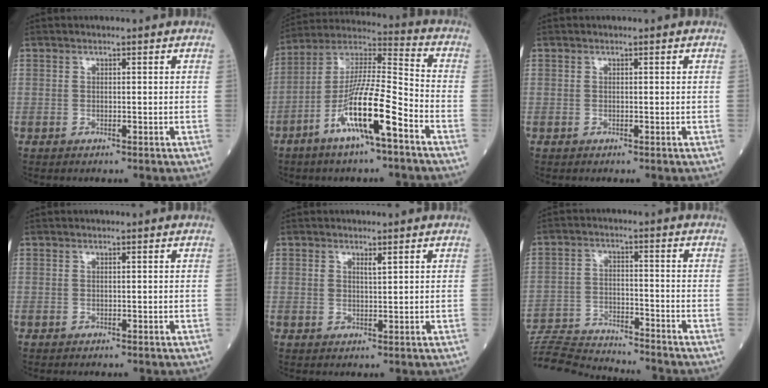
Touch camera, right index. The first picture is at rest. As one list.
[{"total": 14.6, "force": [-6.8, 1.2, 12.8], "torque": [-0.250, -0.004, -0.126]}, {"total": 0.0}, {"total": 0.0}, {"total": 1.7, "force": [1.0, 0.5, 1.2], "torque": [-0.024, -0.003, 0.019]}, {"total": 12.8, "force": [-12.6, -0.1, 2.0], "torque": [-0.036, 0.006, -0.214]}]